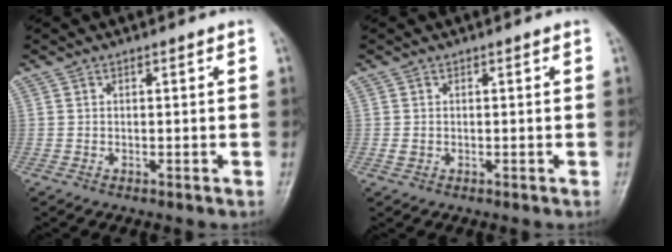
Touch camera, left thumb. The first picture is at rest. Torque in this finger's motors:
{"motor_torque": [-0.03, 0.08, 0.33, 0.05, 0.01]}